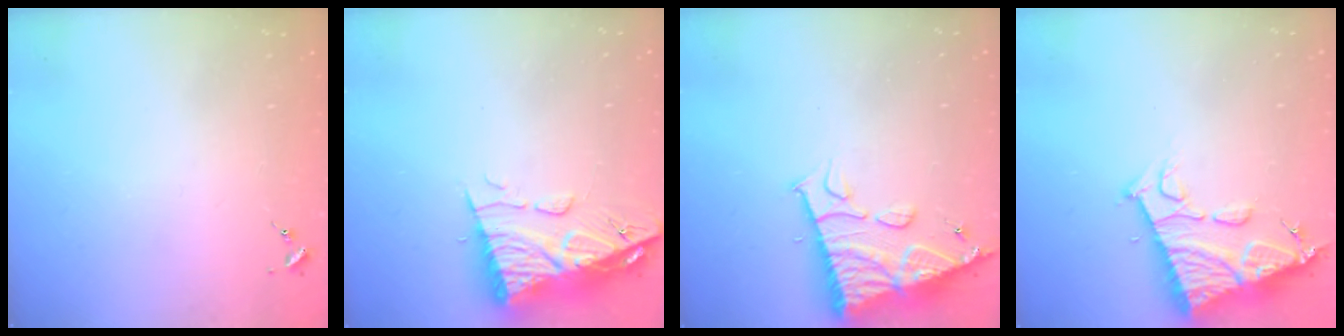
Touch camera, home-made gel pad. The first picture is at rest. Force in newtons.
{"total": 12.5, "press": 12.5, "slide": 1.2}
{"total": 13.2, "press": 13.1, "slide": 1.2}
{"total": 13.0, "press": 12.9, "slide": 1.3}